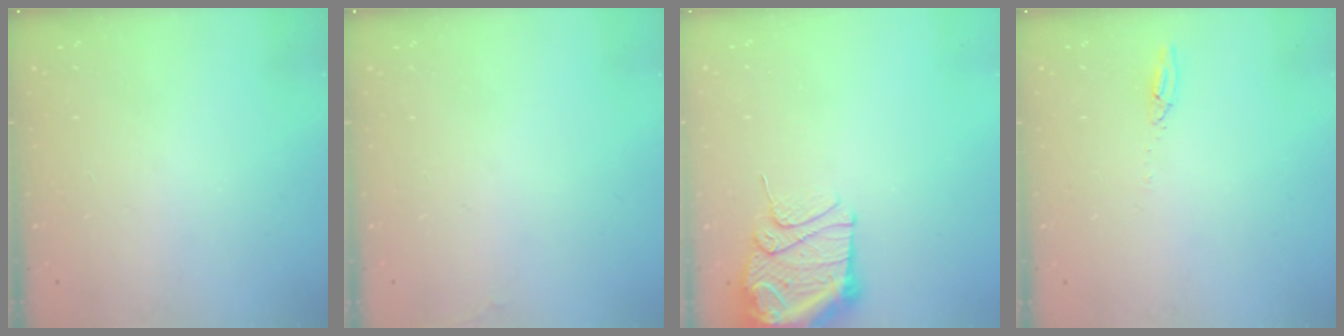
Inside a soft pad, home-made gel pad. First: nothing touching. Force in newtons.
{"total": 7.0, "press": 4.6, "slide": 5.3}
{"total": 13.1, "press": 13.1, "slide": 1.5}
{"total": 2.7, "press": 2.7, "slide": 0.2}